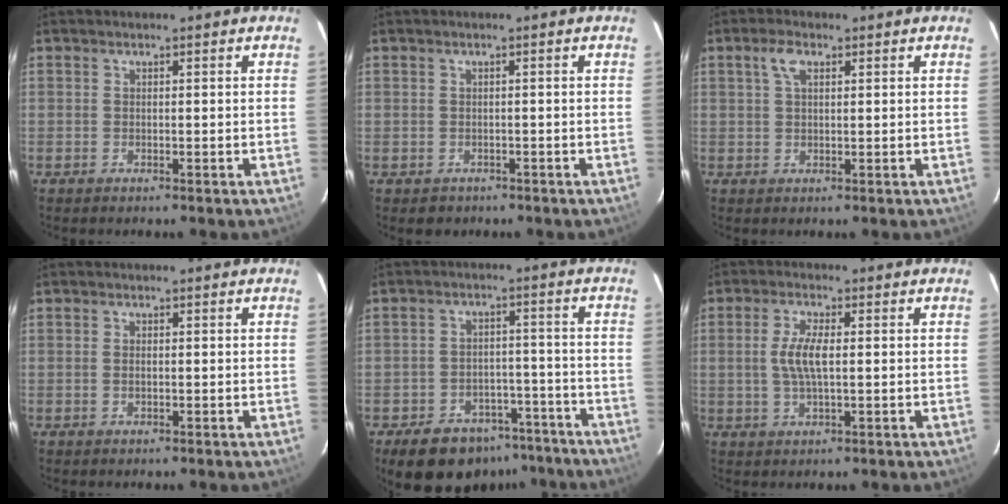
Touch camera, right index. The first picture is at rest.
{"total": 1.9, "force": [-0.8, 1.7, 0.1], "torque": [-0.003, 0.003, -0.006]}
{"total": 3.1, "force": [1.3, 1.5, 2.3], "torque": [-0.047, 0.008, 0.025]}
{"total": 1.0, "force": [-0.1, 0.5, 0.9], "torque": [-0.017, 0.001, -0.002]}
{"total": 14.4, "force": [-10.6, 8.3, 5.0], "torque": [-0.107, 0.027, -0.126]}
{"total": 5.6, "force": [0.3, 1.8, 5.3], "torque": [-0.104, 0.002, 0.008]}